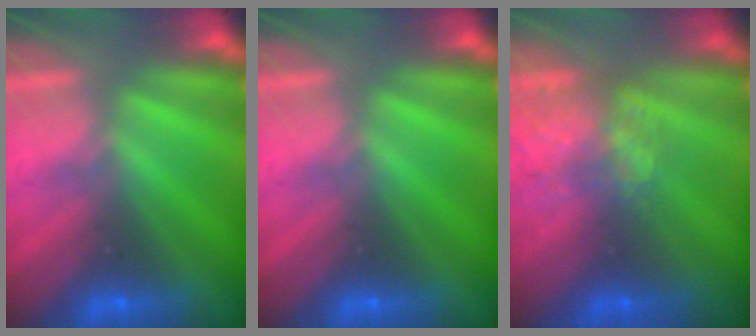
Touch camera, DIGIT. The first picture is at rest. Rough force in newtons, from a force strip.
{"total": 0.0}
{"total": 7.2}